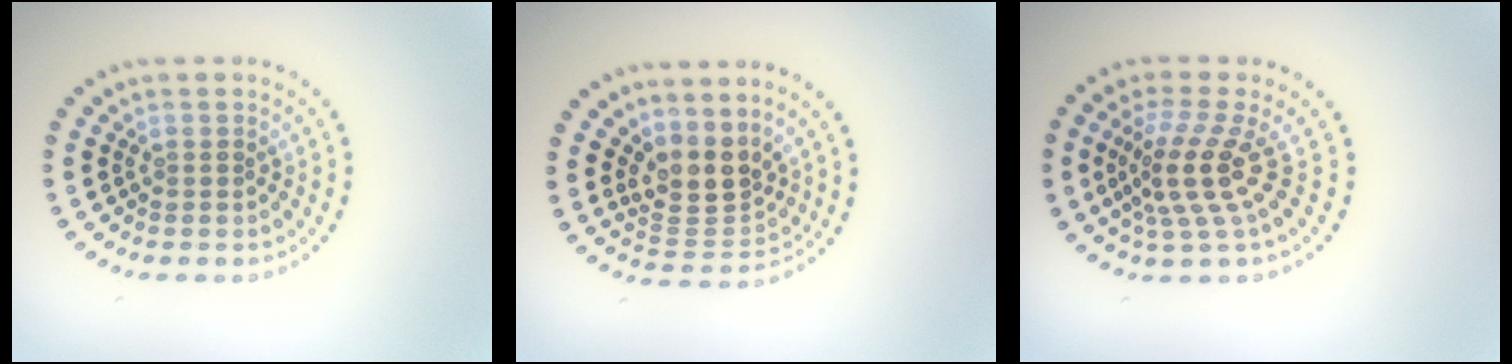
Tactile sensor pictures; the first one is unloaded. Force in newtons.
{"total": 3.5, "press": 2.5, "slide": 2.3}
{"total": 4.2, "press": 2.9, "slide": 3.0}